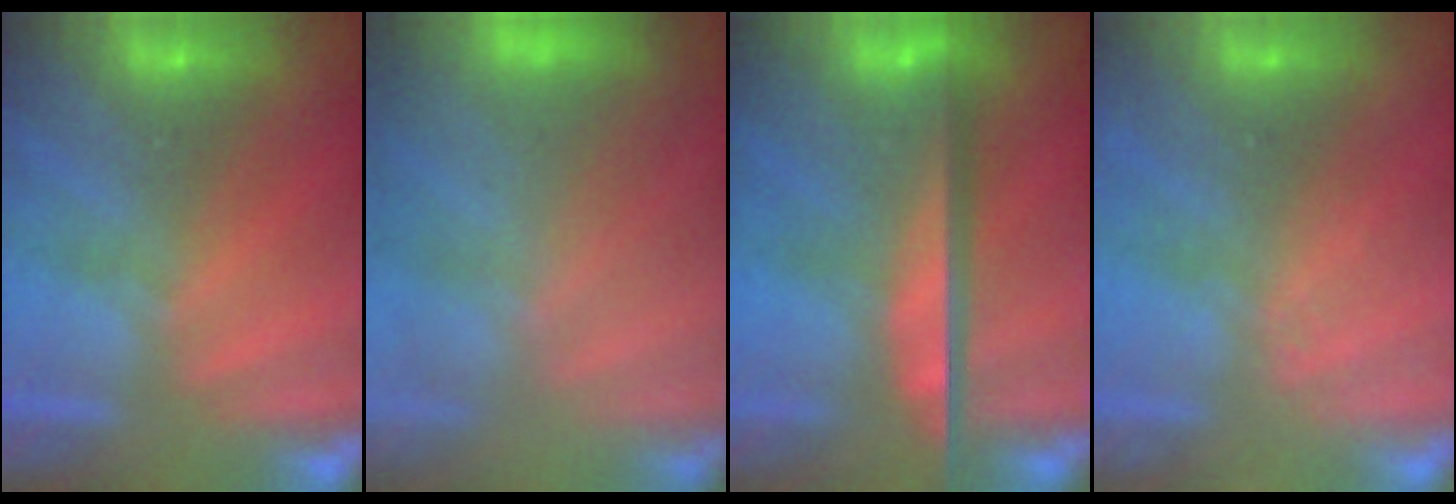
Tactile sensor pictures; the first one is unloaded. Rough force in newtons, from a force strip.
{"total": 9.0}
{"total": 10.9}
{"total": 2.1}